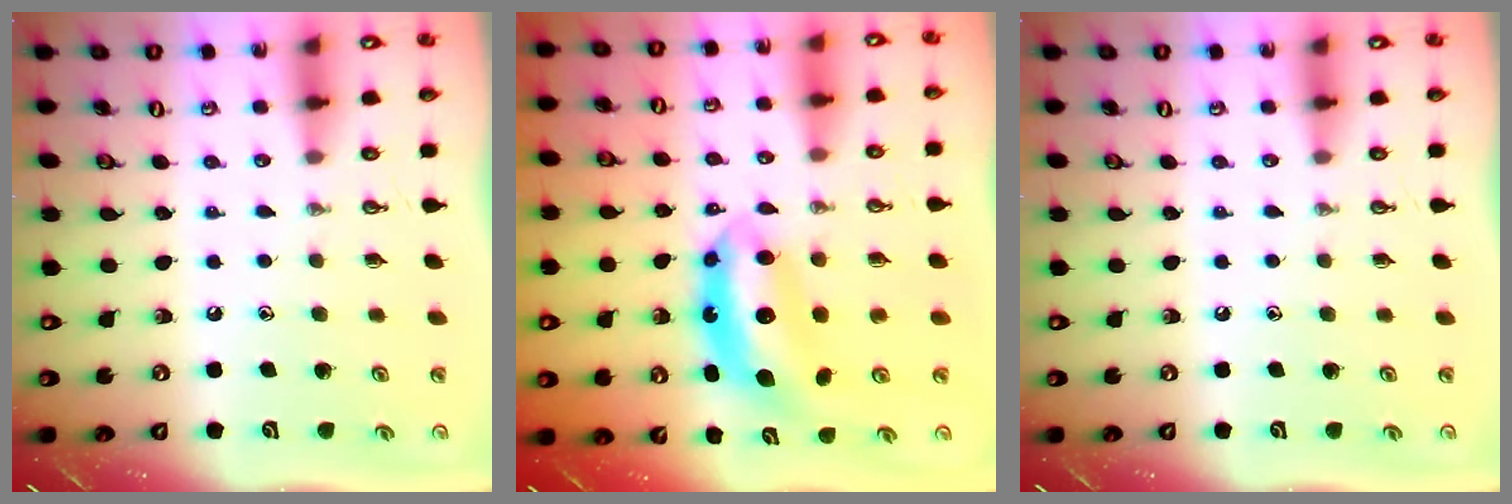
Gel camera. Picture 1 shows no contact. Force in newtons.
{"total": 7.9, "press": 7.8, "slide": 0.6}
{"total": 0.0}